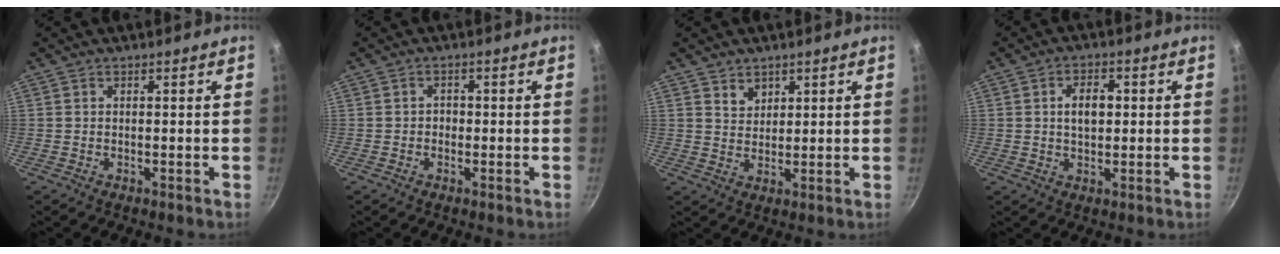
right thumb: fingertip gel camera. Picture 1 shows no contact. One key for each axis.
{"total": 1.4, "fx": -0.4, "fy": 1.2, "fz": 0.6, "tx": -0.005, "ty": 0.004, "tz": -0.008}
{"total": 3.3, "fx": 2.0, "fy": 2.4, "fz": 1.0, "tx": -0.002, "ty": -0.008, "tz": 0.037}
{"total": 5.3, "fx": 0.6, "fy": 3.3, "fz": 4.1, "tx": -0.052, "ty": 0.008, "tz": 0.009}